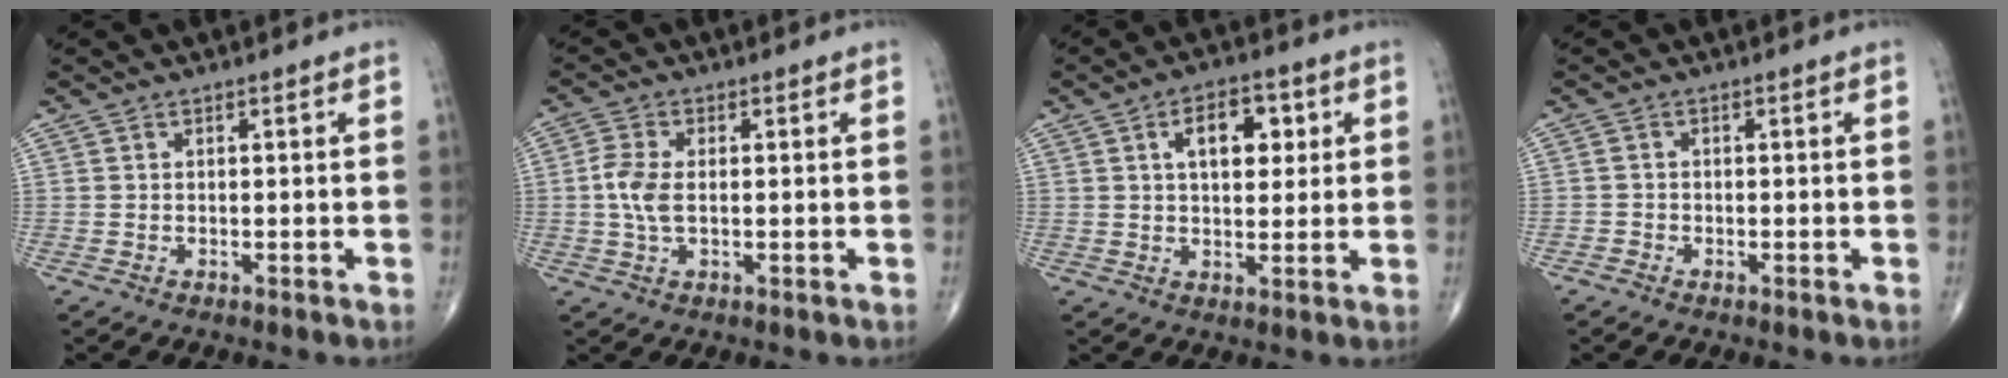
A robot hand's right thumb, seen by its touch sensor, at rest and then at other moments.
{"total": 5.1, "force": [0.1, 2.7, 4.3], "torque": [-0.108, 0.003, -0.001]}
{"total": 8.5, "force": [2.6, 4.8, 6.5], "torque": [-0.066, -0.001, 0.038]}
{"total": 1.1, "force": [-0.6, 0.9, -0.1], "torque": [0.008, 0.006, -0.018]}